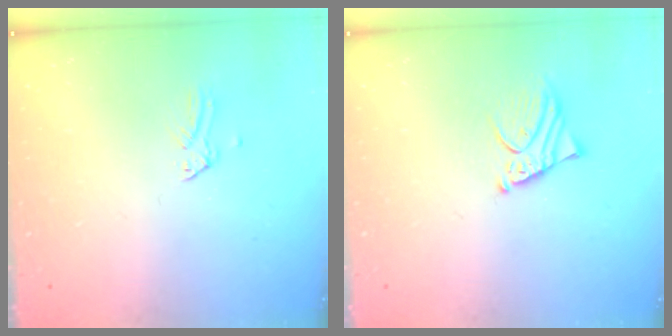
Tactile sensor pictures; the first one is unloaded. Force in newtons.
{"total": 3.7, "press": 3.7, "slide": 0.5}